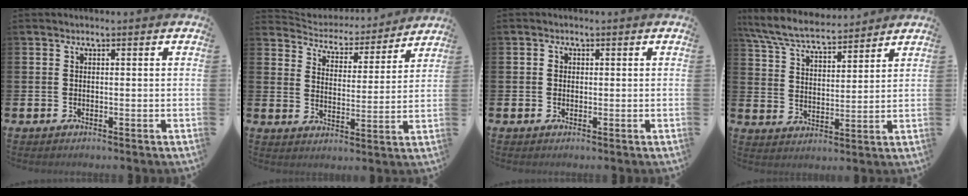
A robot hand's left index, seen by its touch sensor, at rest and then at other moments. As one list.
[{"total": 4.3, "force": [4.1, 1.2, -0.2], "torque": [-0.021, -0.043, 0.063]}, {"total": 1.0, "force": [0.2, 0.9, 0.4], "torque": [0.004, 0.001, 0.000]}, {"total": 7.2, "force": [6.7, 1.2, 2.1], "torque": [-0.072, -0.035, 0.123]}]